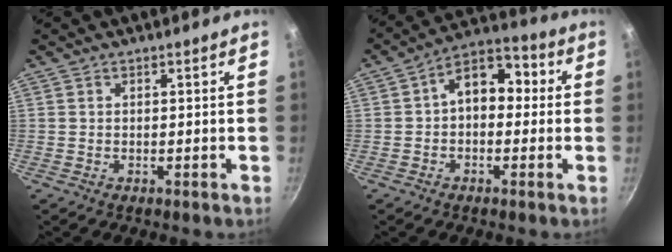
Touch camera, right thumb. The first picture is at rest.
{"total": 10.0, "force": [0.6, 6.6, 7.5], "torque": [-0.084, 0.037, -0.007]}